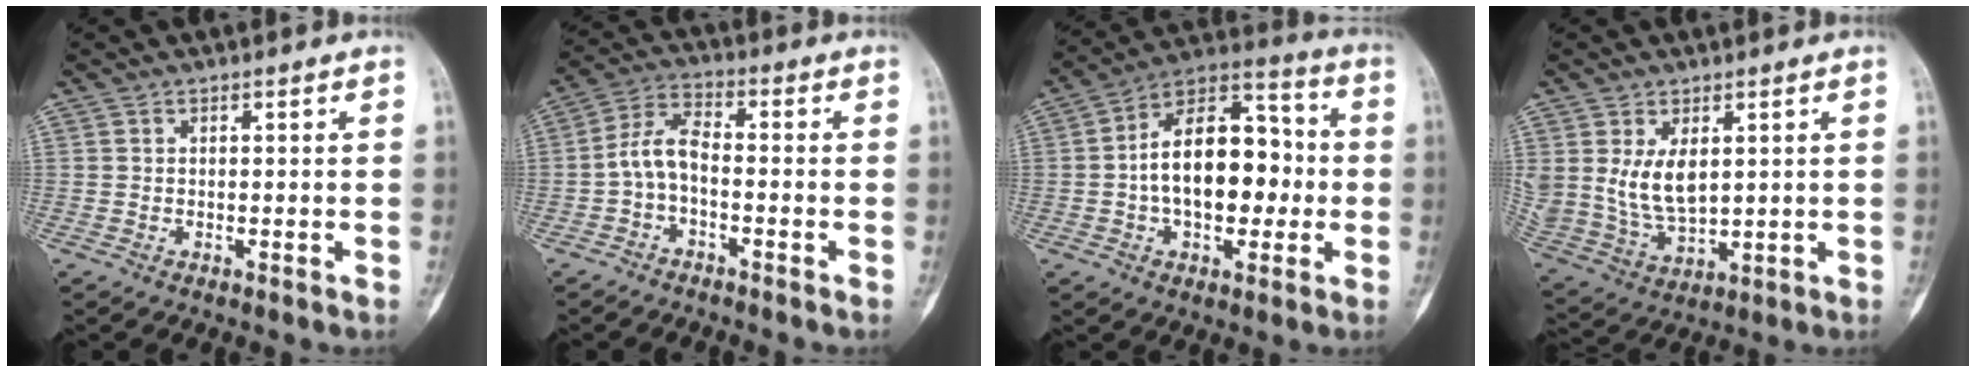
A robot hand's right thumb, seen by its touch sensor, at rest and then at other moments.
{"total": 6.0, "force": [-1.8, 2.8, 5.1], "torque": [-0.105, 0.029, -0.046]}
{"total": 18.4, "force": [-1.0, 11.0, 14.8], "torque": [-0.206, 0.040, -0.023]}
{"total": 9.6, "force": [2.5, 5.8, 7.3], "torque": [-0.134, -0.016, 0.071]}